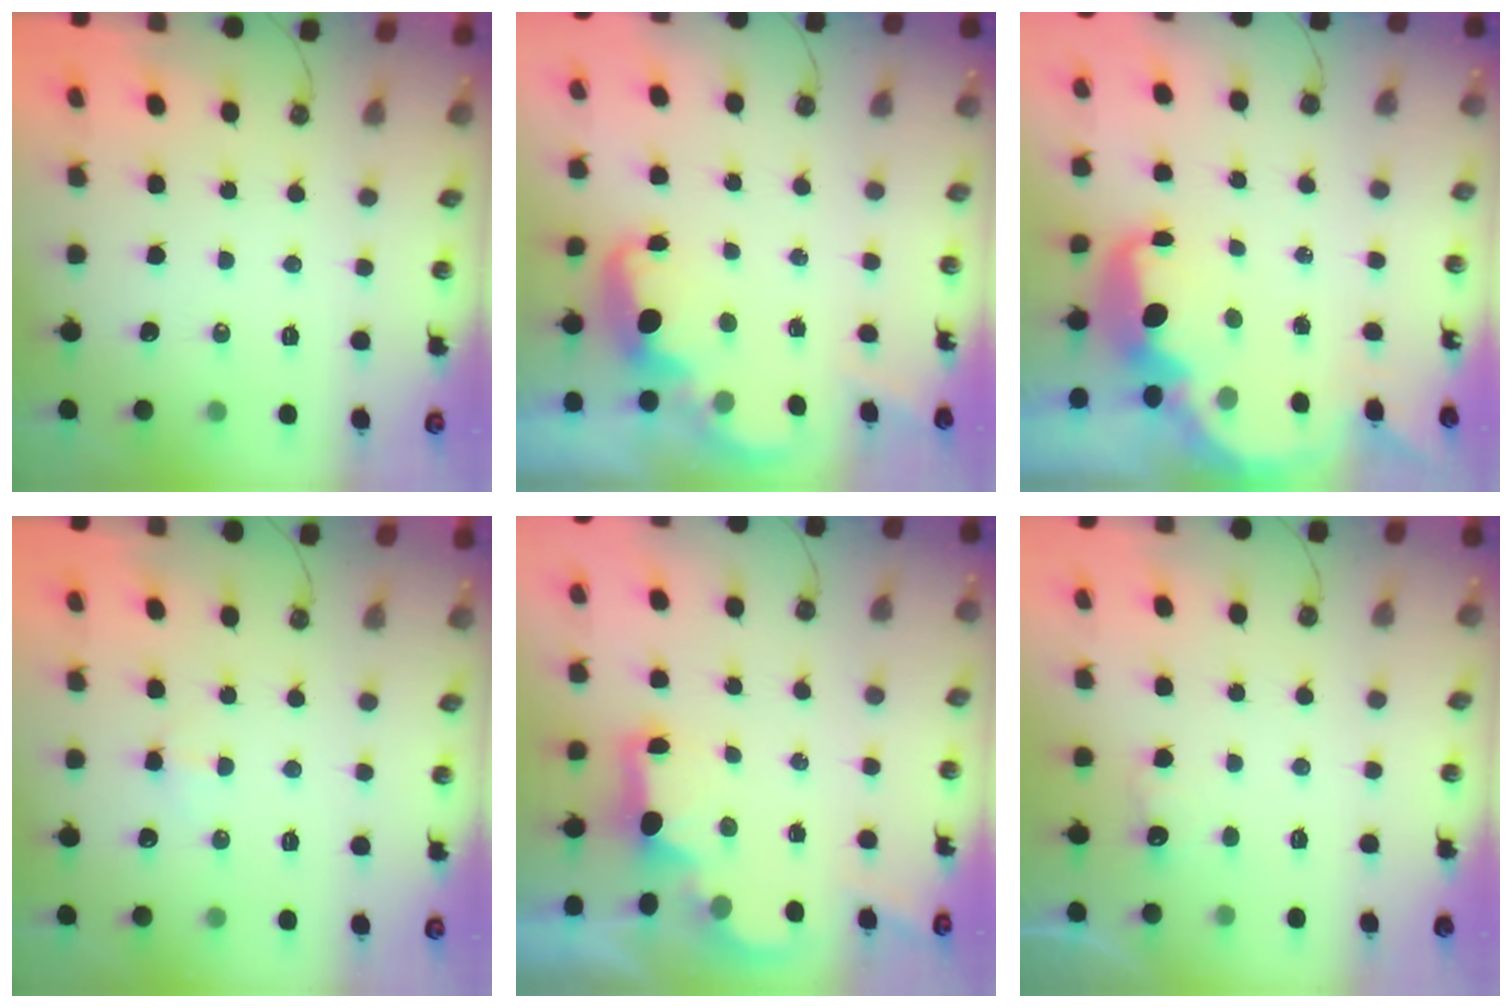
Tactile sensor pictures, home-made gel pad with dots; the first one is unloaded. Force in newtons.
{"total": 2.7, "press": 2.6, "slide": 0.7}
{"total": 6.4, "press": 6.4, "slide": 0.2}
{"total": 2.2, "press": 2.1, "slide": 0.8}
{"total": 2.1, "press": 2.0, "slide": 0.7}
{"total": 3.6, "press": 3.5, "slide": 0.8}